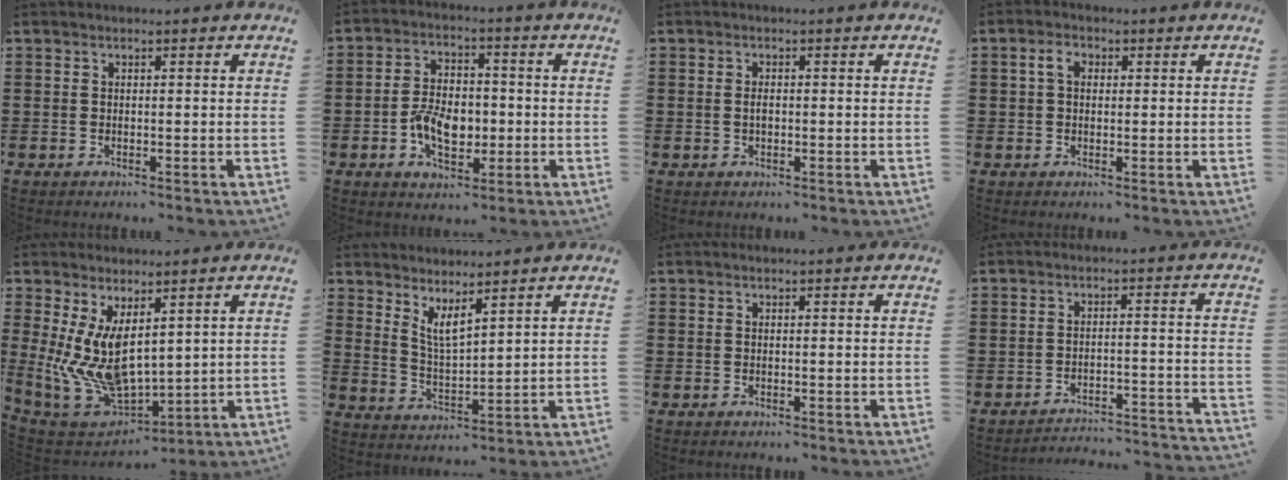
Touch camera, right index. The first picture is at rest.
{"total": 7.1, "force": [-1.7, 4.4, 5.3], "torque": [-0.098, 0.000, -0.037]}
{"total": 1.6, "force": [0.0, 0.8, 1.4], "torque": [-0.029, 0.004, -0.001]}
{"total": 2.6, "force": [0.5, 1.7, 1.9], "torque": [-0.041, 0.011, 0.008]}
{"total": 10.6, "force": [2.6, 5.8, 8.5], "torque": [-0.203, -0.036, 0.052]}
{"total": 4.1, "force": [3.2, 0.7, 2.4], "torque": [-0.056, -0.009, 0.059]}
{"total": 0.0}
{"total": 3.5, "force": [-3.4, 0.2, 0.8], "torque": [-0.021, 0.000, -0.073]}